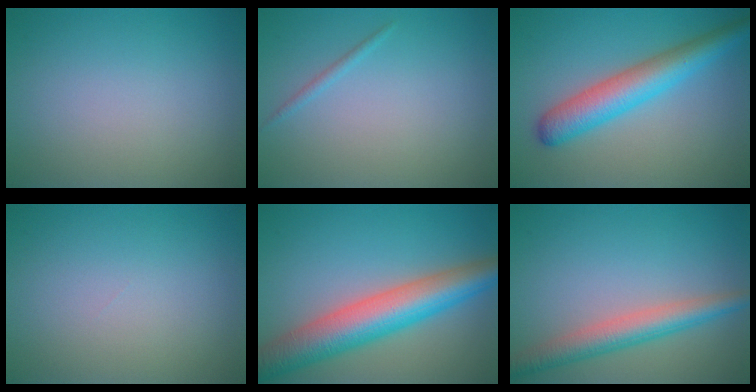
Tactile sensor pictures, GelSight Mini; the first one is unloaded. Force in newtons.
{"total": 0.7, "press": 0.7, "slide": 0.1}
{"total": 5.6, "press": 5.6, "slide": 0.2}
{"total": 0.0}
{"total": 8.4, "press": 8.4, "slide": 0.3}
{"total": 4.2, "press": 4.2, "slide": 0.0}